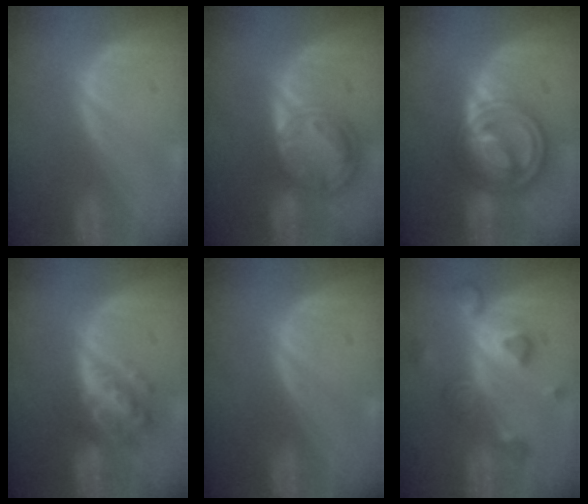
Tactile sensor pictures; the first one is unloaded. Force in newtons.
{"total": 8.7, "press": 7.4, "slide": 4.6}
{"total": 9.3, "press": 9.3, "slide": 0.7}
{"total": 6.3, "press": 5.6, "slide": 2.8}
{"total": 0.0}
{"total": 7.7, "press": 6.9, "slide": 3.5}